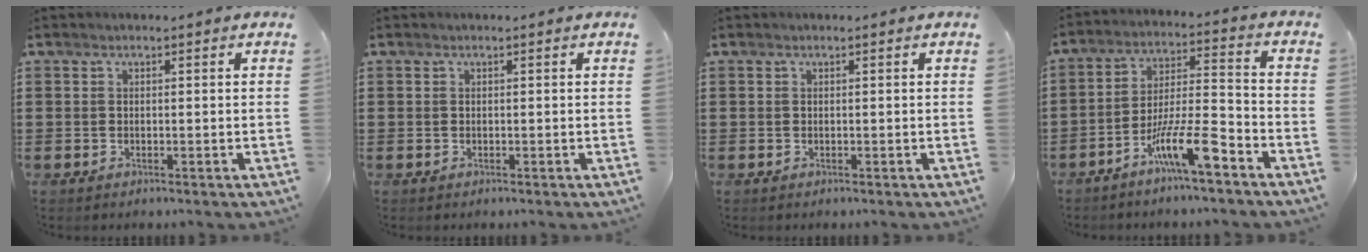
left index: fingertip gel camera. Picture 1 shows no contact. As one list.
[{"total": 0.0}, {"total": 0.0}, {"total": 11.0, "force": [-7.4, 1.7, 7.9], "torque": [-0.158, 0.007, -0.144]}]